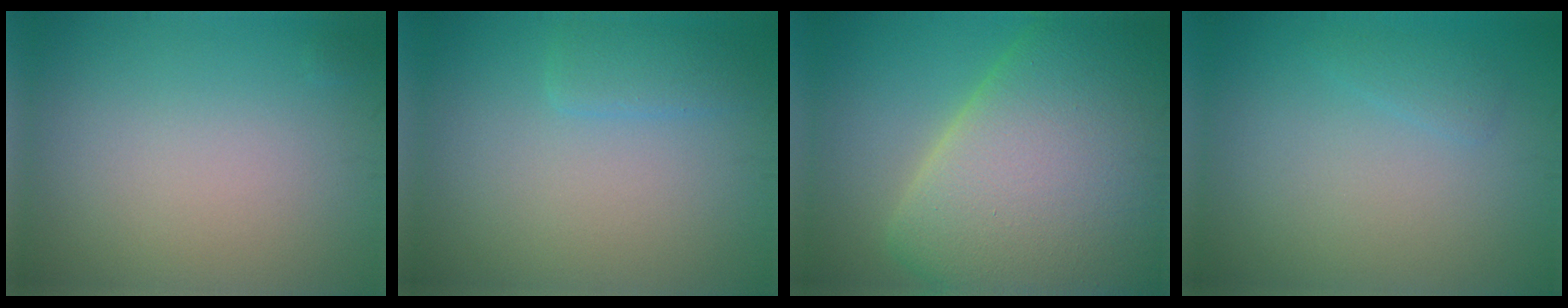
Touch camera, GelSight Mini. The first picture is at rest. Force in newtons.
{"total": 1.8, "press": 1.8, "slide": 0.2}
{"total": 16.4, "press": 16.4, "slide": 1.3}
{"total": 1.0, "press": 1.0, "slide": 0.1}